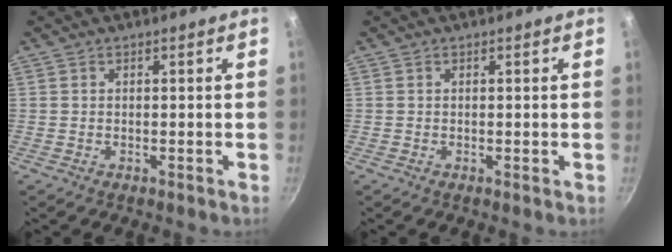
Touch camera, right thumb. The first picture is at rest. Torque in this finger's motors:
{"motor_torque": [1.80, 1.48, 0.31, -0.09, -0.03]}